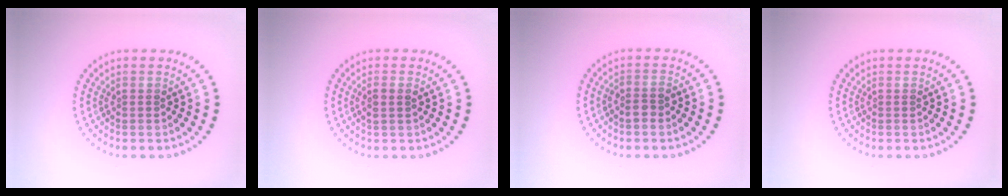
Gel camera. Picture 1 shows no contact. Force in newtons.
{"total": 1.2, "press": 1.1, "slide": 0.4}
{"total": 1.5, "press": 1.3, "slide": 0.8}
{"total": 0.0}